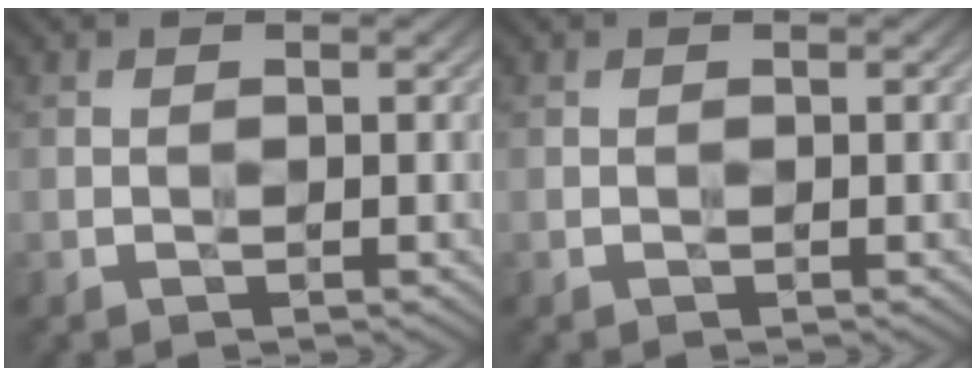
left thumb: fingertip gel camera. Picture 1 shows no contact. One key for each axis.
{"total": 0.0}